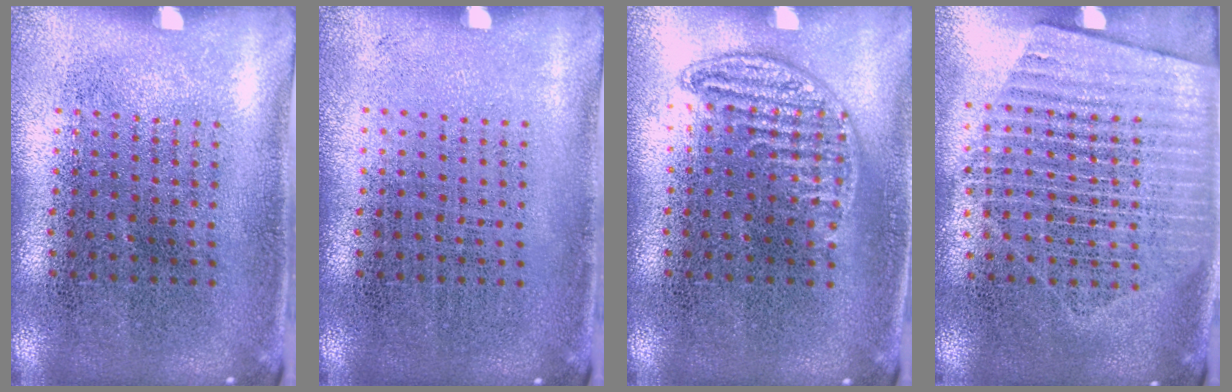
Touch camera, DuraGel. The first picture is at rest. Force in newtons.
{"total": 0.0}
{"total": 0.8, "press": 0.8, "slide": 0.3}
{"total": 1.6, "press": 1.4, "slide": 0.8}